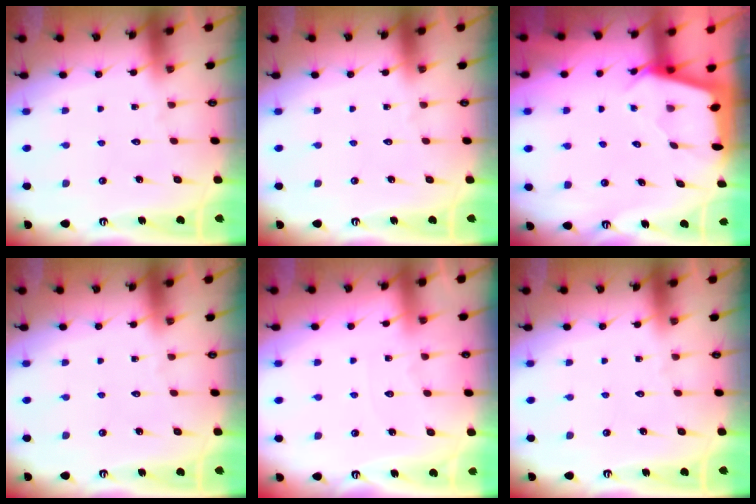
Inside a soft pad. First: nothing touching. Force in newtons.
{"total": 0.0}
{"total": 2.5, "press": 2.5, "slide": 0.3}
{"total": 0.0}
{"total": 2.9, "press": 2.8, "slide": 0.4}
{"total": 0.0}